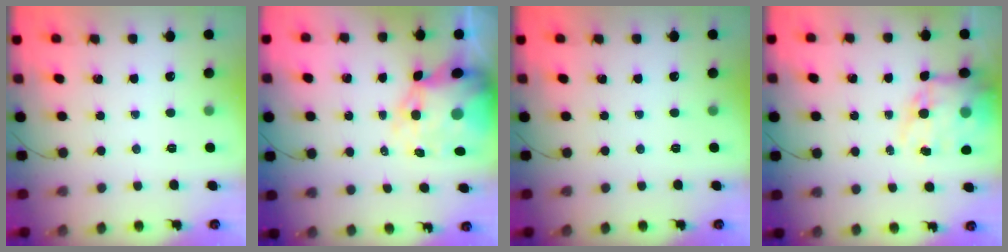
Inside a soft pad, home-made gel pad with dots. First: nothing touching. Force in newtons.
{"total": 12.9, "press": 12.4, "slide": 3.7}
{"total": 0.0}
{"total": 16.3, "press": 15.8, "slide": 3.9}